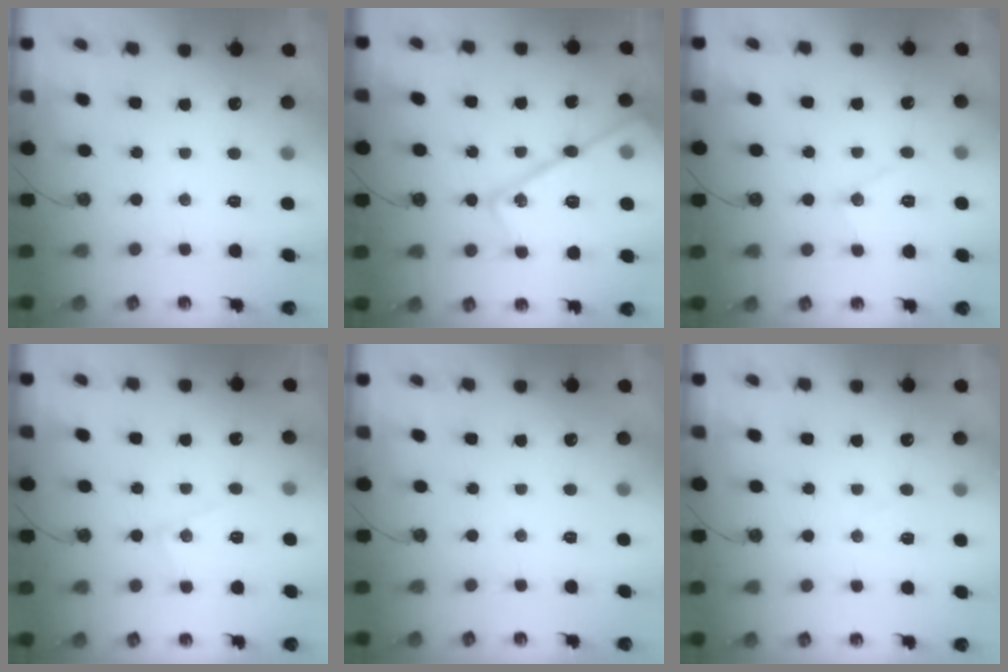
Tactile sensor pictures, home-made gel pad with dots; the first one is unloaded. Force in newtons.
{"total": 24.7, "press": 24.5, "slide": 2.7}
{"total": 11.5, "press": 11.5, "slide": 0.8}
{"total": 9.3, "press": 9.3, "slide": 0.6}
{"total": 0.0}
{"total": 7.4, "press": 7.4, "slide": 0.8}